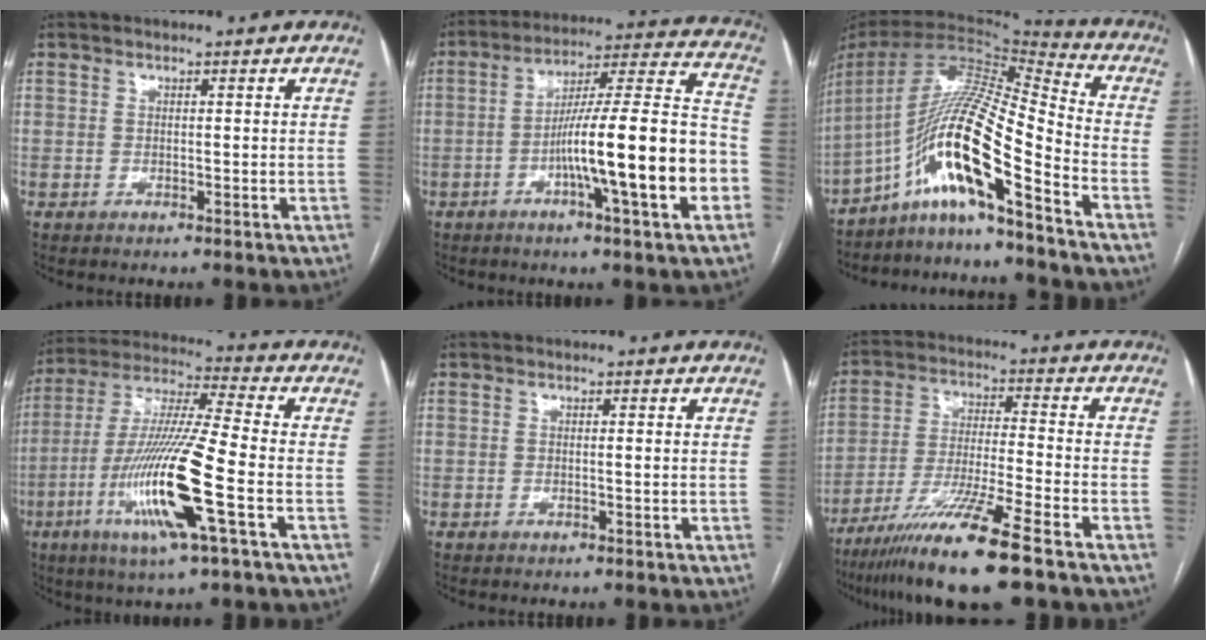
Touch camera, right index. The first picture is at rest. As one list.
[{"total": 19.3, "force": [-5.6, 0.7, 18.5], "torque": [-0.261, 0.014, -0.085]}, {"total": 16.1, "force": [-9.6, 0.2, 13.0], "torque": [-0.248, 0.014, -0.175]}, {"total": 17.0, "force": [-5.6, 0.0, 16.0], "torque": [-0.328, -0.018, -0.109]}, {"total": 0.6, "force": [0.0, 0.1, 0.5], "torque": [-0.013, 0.000, 0.002]}, {"total": 14.0, "force": [-9.5, -0.6, 10.3], "torque": [-0.203, -0.043, -0.172]}]